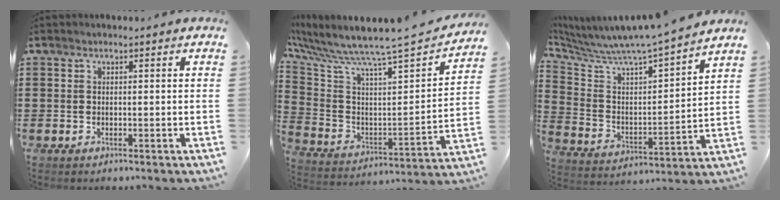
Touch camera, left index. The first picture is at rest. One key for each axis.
{"total": 7.2, "fx": 6.5, "fy": -0.3, "fz": 3.1, "tx": -0.098, "ty": -0.072, "tz": 0.096}
{"total": 6.9, "fx": 6.6, "fy": -0.7, "fz": 1.8, "tx": -0.070, "ty": -0.070, "tz": 0.102}